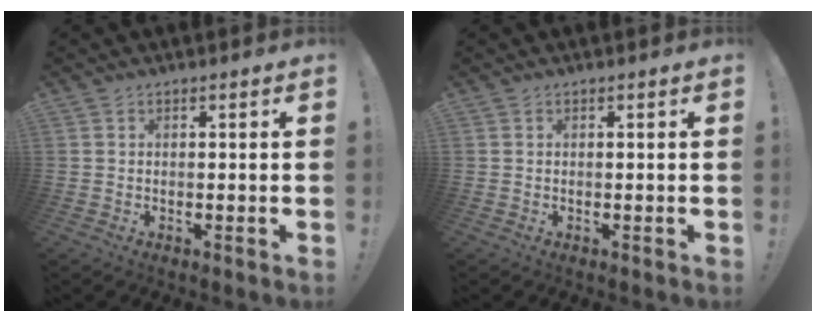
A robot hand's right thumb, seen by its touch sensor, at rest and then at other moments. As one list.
[{"total": 0.0}]